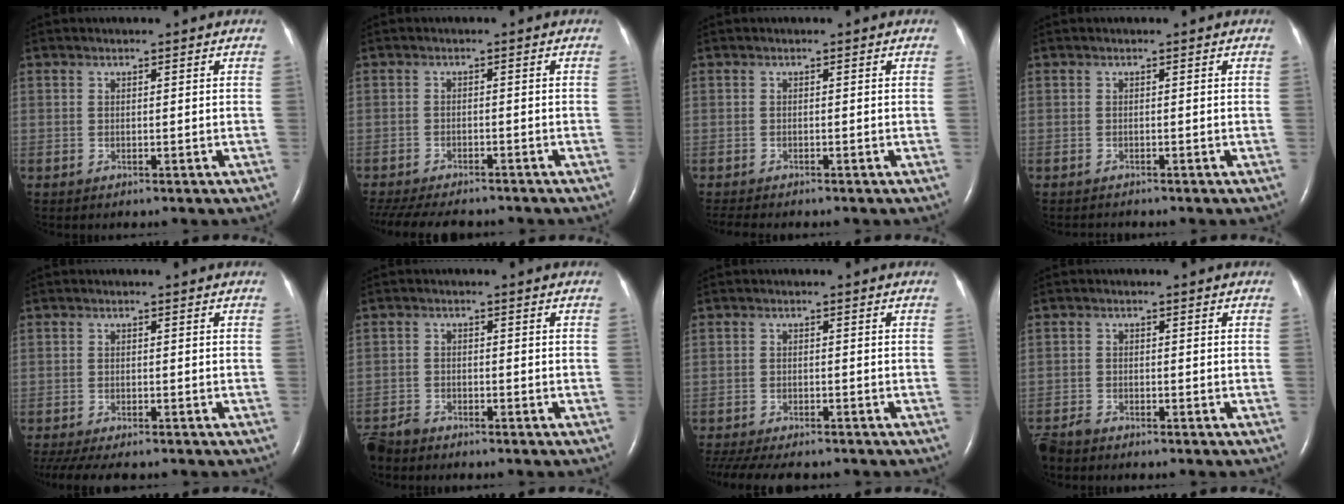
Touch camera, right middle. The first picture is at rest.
{"total": 13.8, "force": [-11.9, 3.9, 5.8], "torque": [-0.133, -0.015, -0.165]}
{"total": 3.2, "force": [-2.9, 0.5, 1.4], "torque": [-0.023, -0.008, -0.041]}
{"total": 0.8, "force": [-0.8, 0.0, -0.1], "torque": [-0.005, -0.005, -0.011]}
{"total": 10.4, "force": [-8.7, 2.7, 5.1], "torque": [-0.090, -0.009, -0.124]}
{"total": 4.0, "force": [-3.8, 1.1, 0.6], "torque": [-0.013, -0.010, -0.074]}
{"total": 13.1, "force": [-11.1, 3.6, 5.9], "torque": [-0.126, -0.014, -0.154]}
{"total": 3.3, "force": [-3.1, 0.7, 0.8], "torque": [-0.015, -0.010, -0.057]}